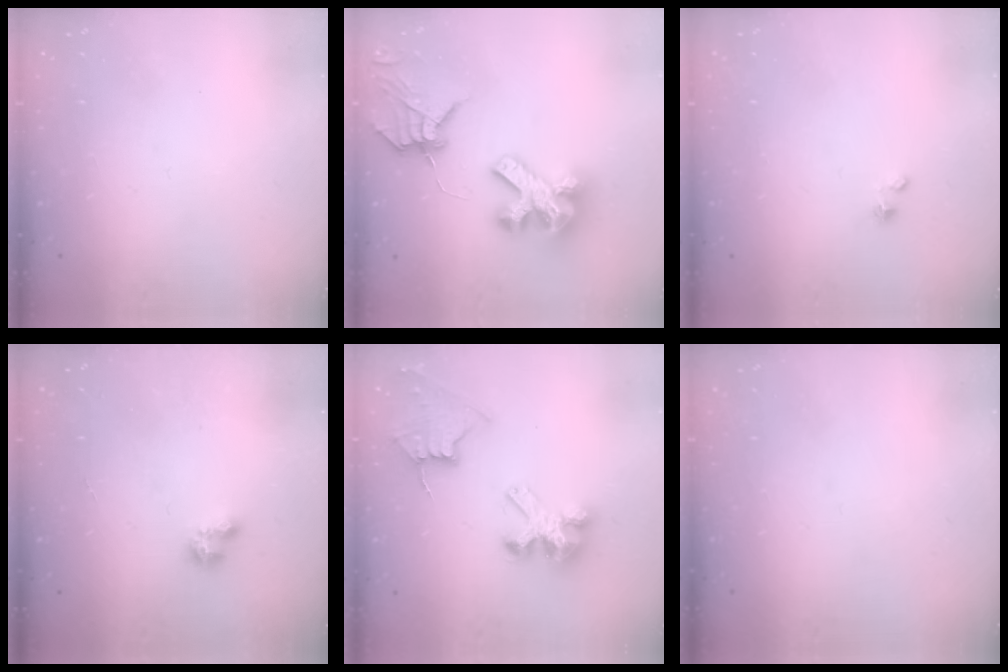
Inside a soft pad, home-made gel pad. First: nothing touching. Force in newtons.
{"total": 14.1, "press": 14.0, "slide": 1.7}
{"total": 1.5, "press": 1.5, "slide": 0.0}
{"total": 1.0, "press": 1.0, "slide": 0.1}
{"total": 8.4, "press": 8.3, "slide": 0.7}
{"total": 0.0}